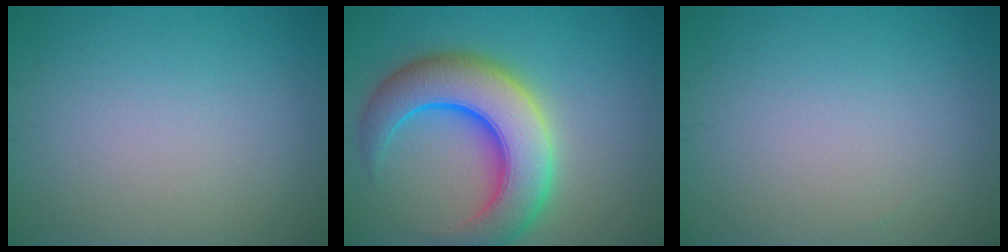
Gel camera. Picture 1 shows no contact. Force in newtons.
{"total": 10.3, "press": 10.3, "slide": 0.4}
{"total": 0.0}